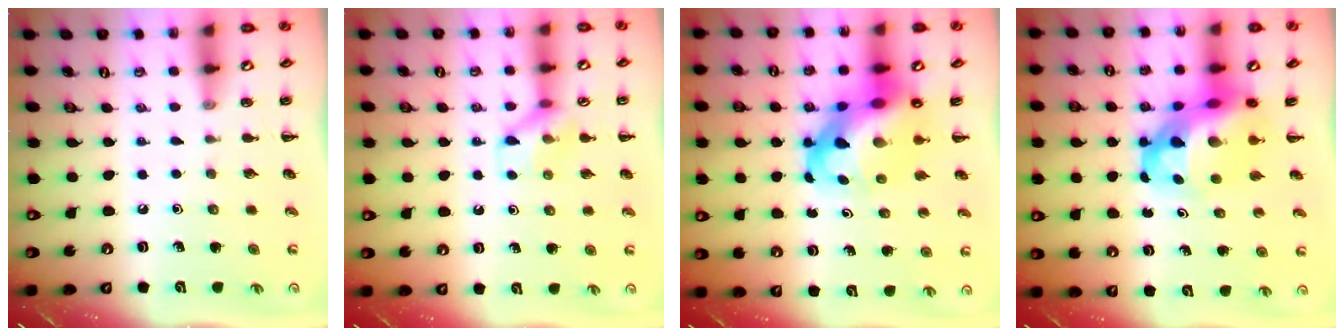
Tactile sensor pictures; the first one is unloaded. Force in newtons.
{"total": 10.0, "press": 9.9, "slide": 1.3}
{"total": 15.4, "press": 14.8, "slide": 4.3}
{"total": 12.5, "press": 12.0, "slide": 3.4}